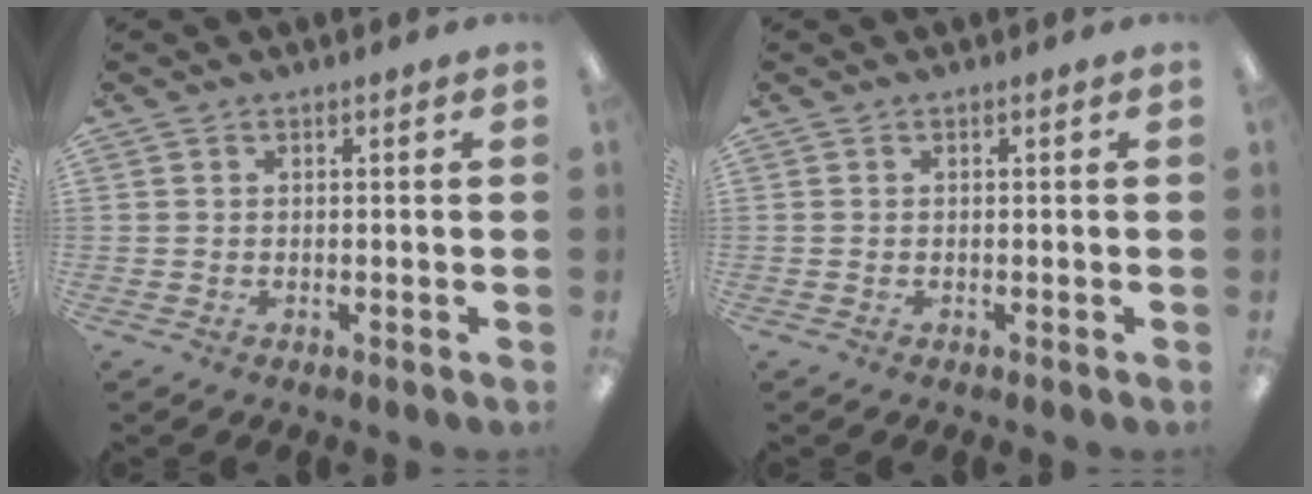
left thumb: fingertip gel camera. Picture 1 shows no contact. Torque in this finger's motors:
{"motor_torque": [-0.05, 0.00, 0.07, -0.04, 0.00]}